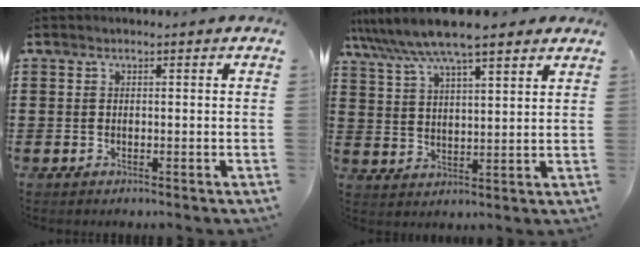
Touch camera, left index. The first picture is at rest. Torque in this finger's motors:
{"motor_torque": [2.15, 0.00, 1.05, 0.20]}